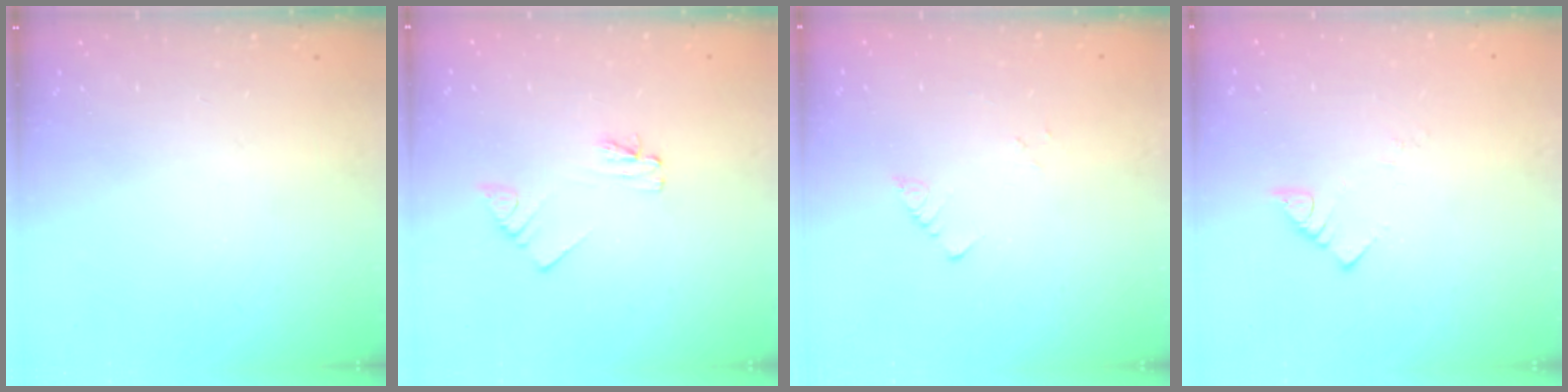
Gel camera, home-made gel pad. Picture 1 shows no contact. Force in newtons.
{"total": 2.4, "press": 2.4, "slide": 0.3}
{"total": 1.5, "press": 1.4, "slide": 0.1}
{"total": 3.3, "press": 3.2, "slide": 0.6}